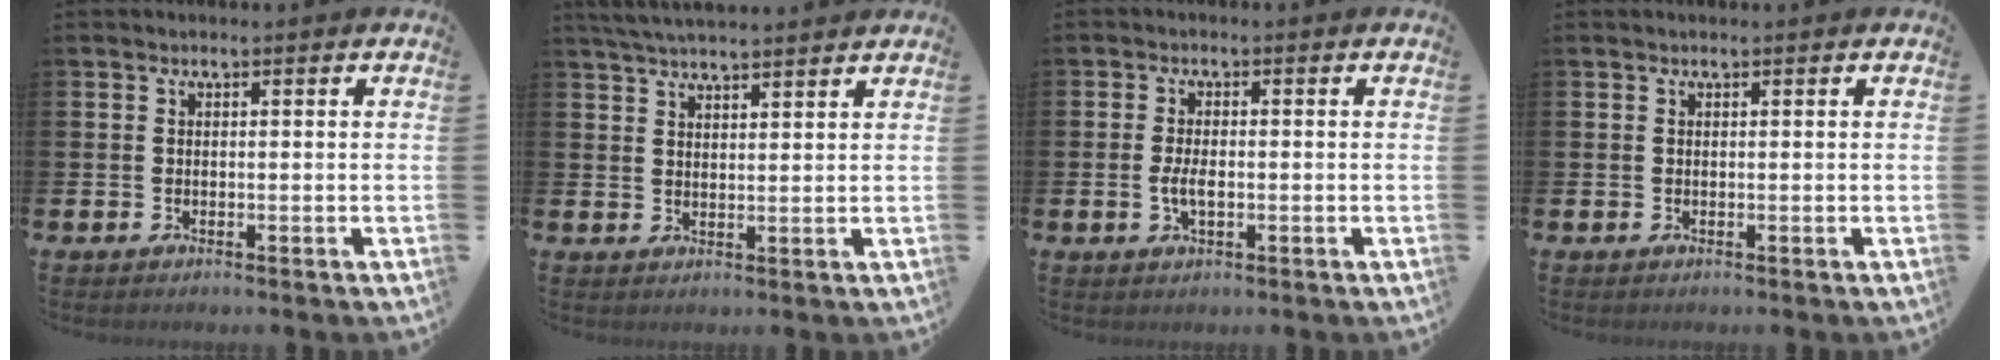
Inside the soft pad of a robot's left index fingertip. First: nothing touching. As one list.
[{"total": 4.1, "force": [4.0, 0.1, 0.9], "torque": [-0.031, -0.010, 0.074]}, {"total": 2.7, "force": [-0.4, 1.2, 2.4], "torque": [-0.037, -0.001, -0.010]}, {"total": 0.0}]